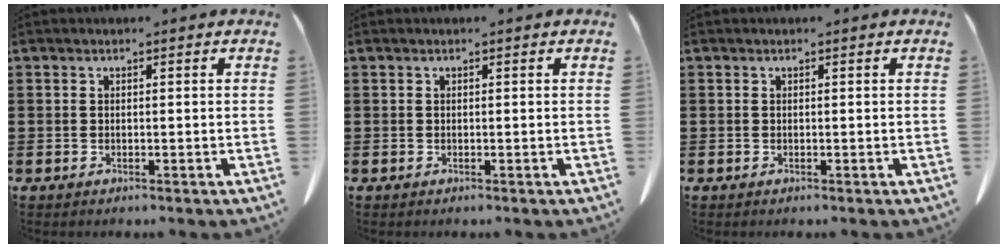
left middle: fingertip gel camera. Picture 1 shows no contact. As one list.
[{"total": 0.0}, {"total": 0.0}]